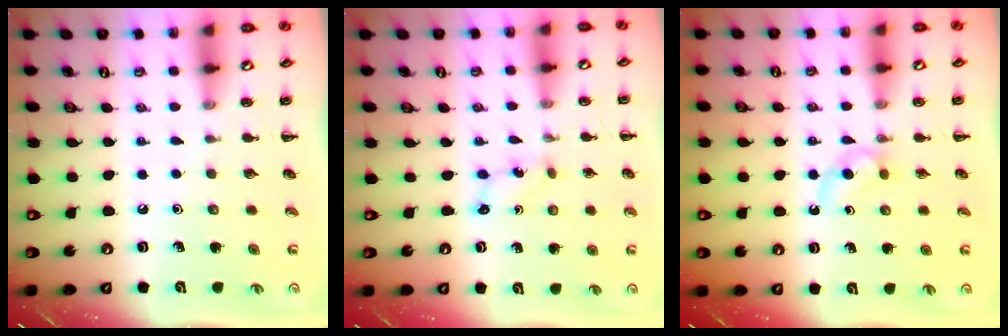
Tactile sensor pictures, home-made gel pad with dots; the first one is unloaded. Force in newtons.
{"total": 1.7, "press": 1.6, "slide": 0.6}
{"total": 3.0, "press": 2.8, "slide": 1.1}